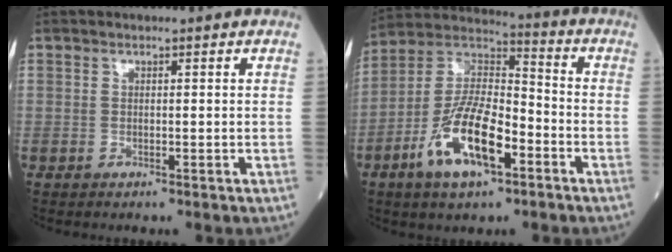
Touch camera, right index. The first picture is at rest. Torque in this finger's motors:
{"motor_torque": [1.33, -0.78, 0.46, 0.21]}